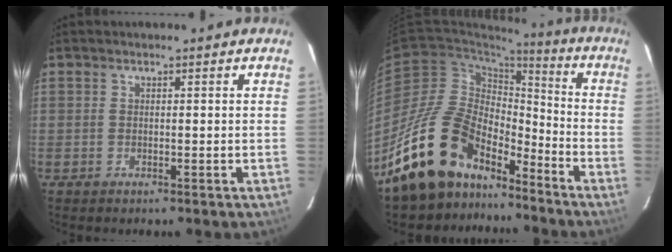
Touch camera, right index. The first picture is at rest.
{"total": 19.1, "force": [-14.4, 9.8, 7.9], "torque": [-0.159, 0.023, -0.241]}